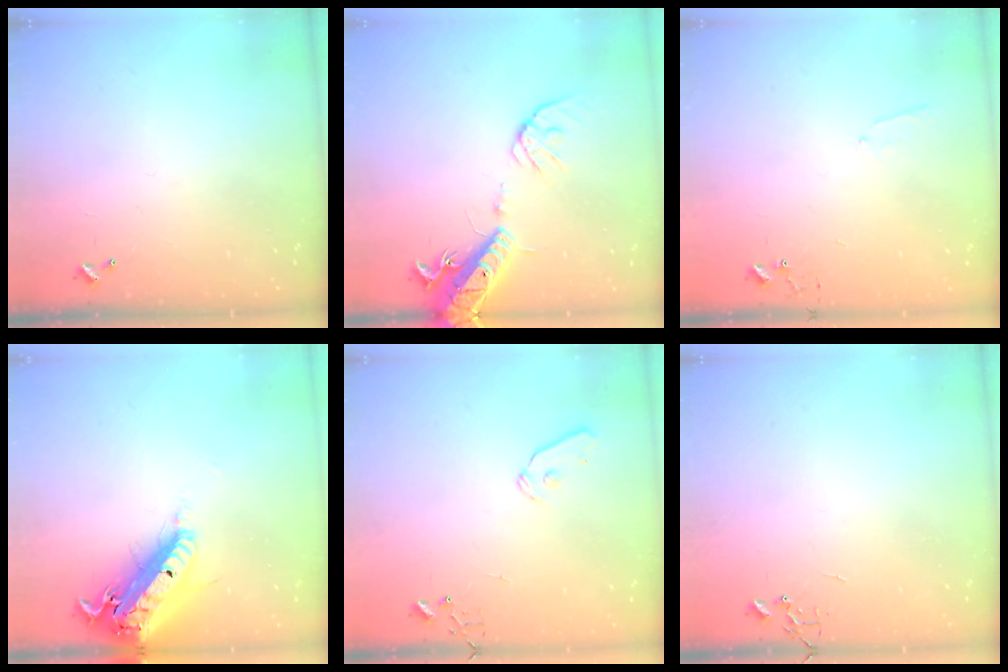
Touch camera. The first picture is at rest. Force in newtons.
{"total": 16.0, "press": 15.7, "slide": 3.3}
{"total": 5.1, "press": 5.1, "slide": 0.5}
{"total": 21.6, "press": 21.0, "slide": 5.0}
{"total": 8.7, "press": 8.7, "slide": 0.9}
{"total": 0.0}